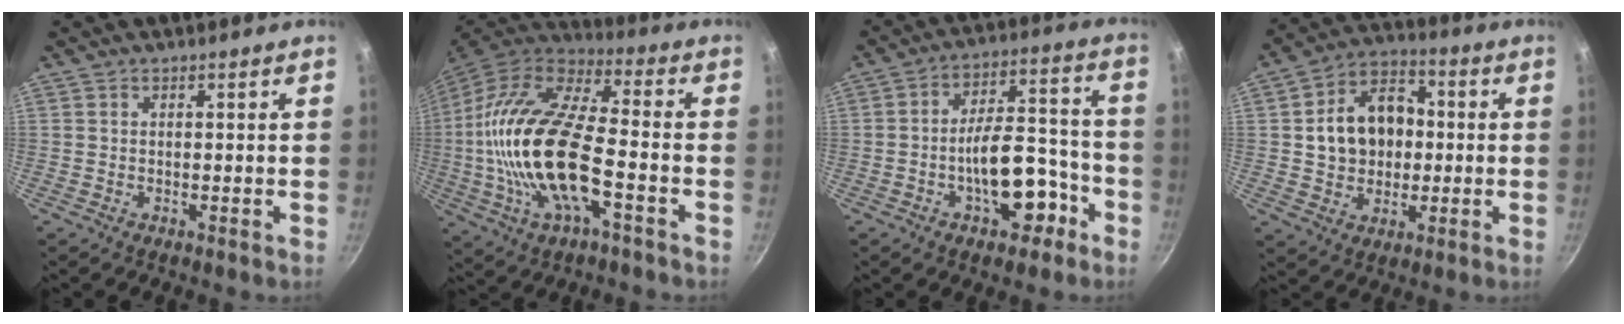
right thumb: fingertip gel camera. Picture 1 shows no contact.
{"total": 23.8, "force": [-4.0, 9.7, 21.4], "torque": [-0.422, 0.025, -0.088]}
{"total": 13.4, "force": [-5.7, 6.7, 10.1], "torque": [-0.110, 0.070, -0.076]}
{"total": 13.9, "force": [0.7, 10.7, 8.8], "torque": [-0.117, 0.025, 0.007]}